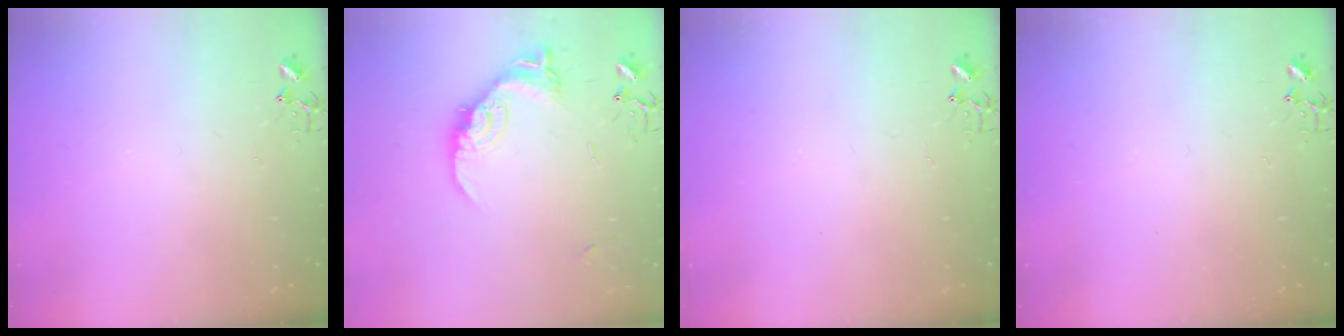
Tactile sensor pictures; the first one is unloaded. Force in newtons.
{"total": 15.7, "press": 15.6, "slide": 0.8}
{"total": 0.0}
{"total": 0.0}